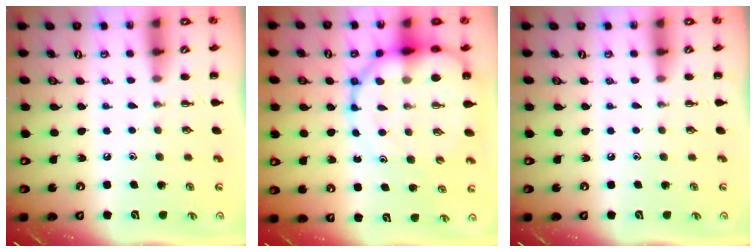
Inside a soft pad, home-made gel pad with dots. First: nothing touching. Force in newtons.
{"total": 17.4, "press": 16.8, "slide": 4.2}
{"total": 0.0}